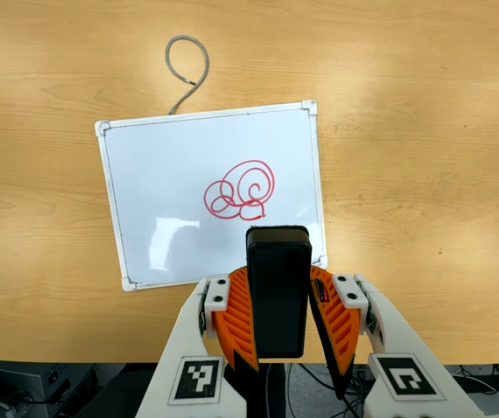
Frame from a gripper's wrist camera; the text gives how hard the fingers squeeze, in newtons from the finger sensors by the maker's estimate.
{"total": 7.9, "left": 6.7, "right": 9.2}